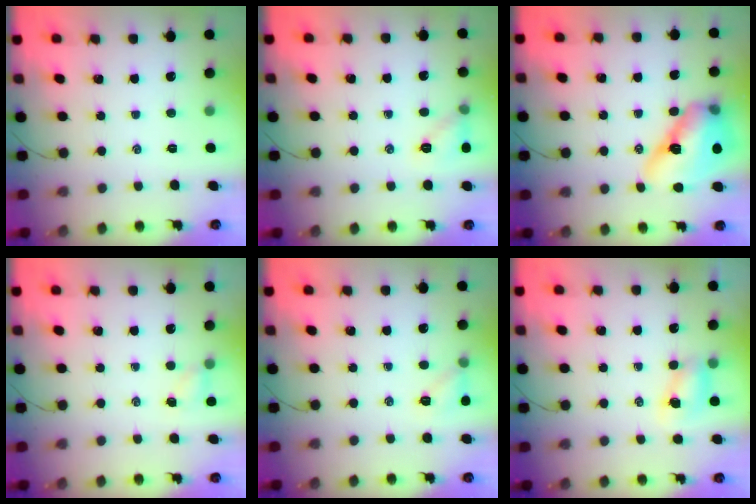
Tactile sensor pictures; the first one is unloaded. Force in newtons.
{"total": 6.9, "press": 6.8, "slide": 1.3}
{"total": 15.6, "press": 14.9, "slide": 4.4}
{"total": 2.7, "press": 2.5, "slide": 0.8}
{"total": 7.4, "press": 7.3, "slide": 1.4}
{"total": 5.9, "press": 5.9, "slide": 1.0}